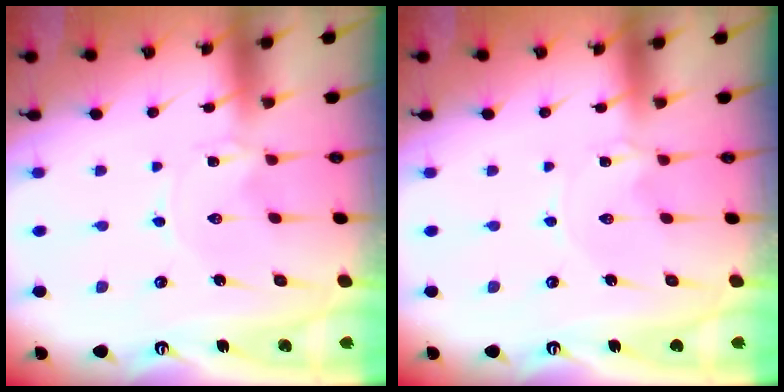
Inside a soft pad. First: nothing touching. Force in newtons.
{"total": 1.1, "press": 1.1, "slide": 0.2}